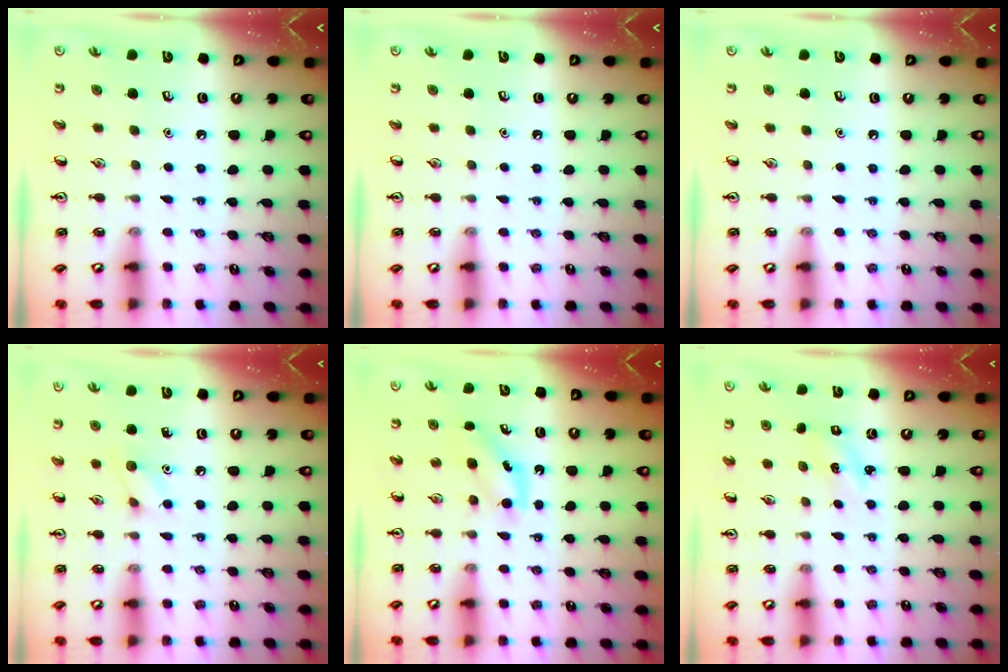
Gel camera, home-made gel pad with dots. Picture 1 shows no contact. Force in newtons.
{"total": 0.0}
{"total": 0.0}
{"total": 5.9, "press": 5.8, "slide": 1.2}
{"total": 4.4, "press": 4.1, "slide": 1.4}
{"total": 1.4, "press": 1.3, "slide": 0.5}